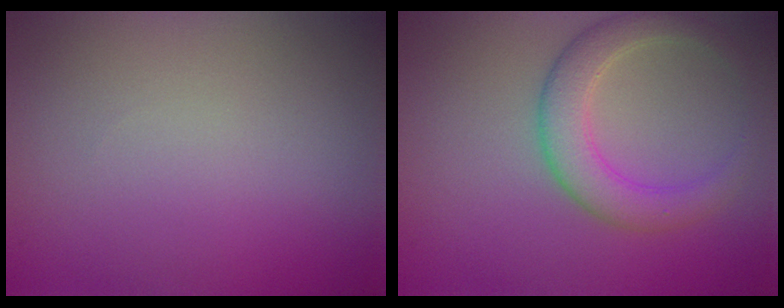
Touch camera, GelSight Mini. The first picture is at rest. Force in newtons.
{"total": 4.1, "press": 4.1, "slide": 0.2}